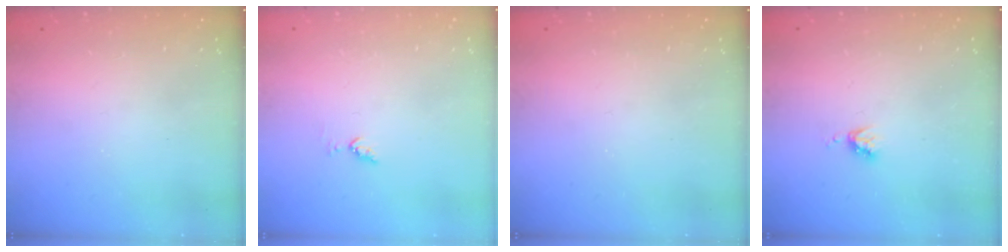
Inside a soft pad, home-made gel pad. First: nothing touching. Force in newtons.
{"total": 4.3, "press": 4.3, "slide": 0.7}
{"total": 0.0}
{"total": 3.8, "press": 3.8, "slide": 0.5}